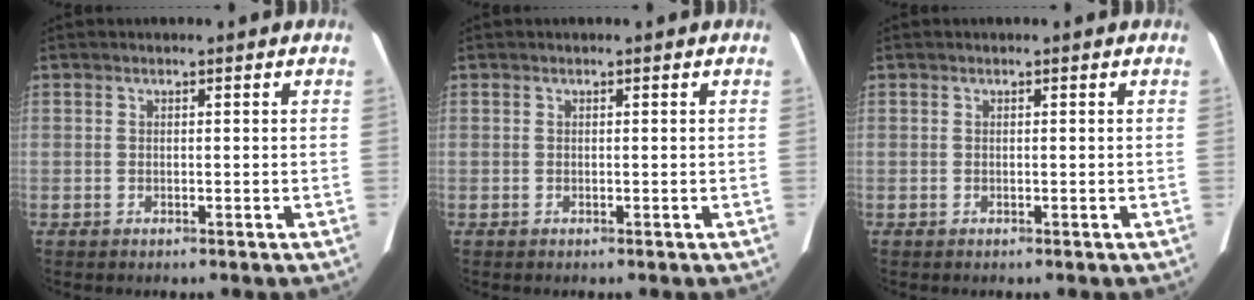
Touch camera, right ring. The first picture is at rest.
{"total": 0.0}
{"total": 0.0}